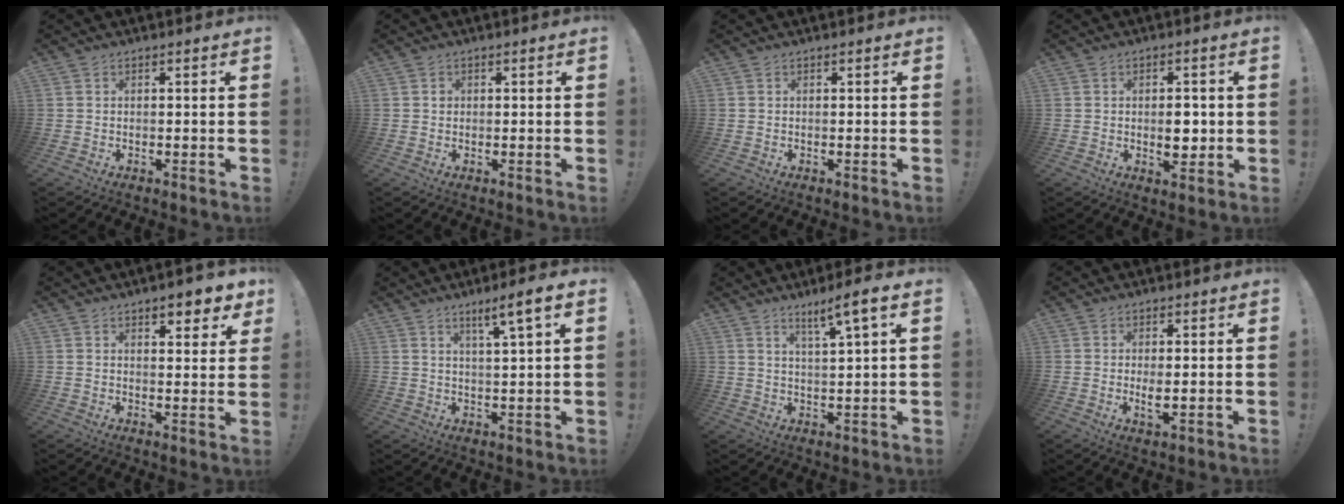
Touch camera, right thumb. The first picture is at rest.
{"total": 0.9, "force": [0.0, 0.9, 0.2], "torque": [0.005, 0.002, -0.002]}
{"total": 0.0}
{"total": 5.4, "force": [-0.2, 3.5, 4.1], "torque": [-0.042, 0.000, -0.006]}
{"total": 6.2, "force": [4.5, 2.2, 3.7], "torque": [-0.032, -0.028, 0.073]}
{"total": 6.5, "force": [3.7, -0.1, 5.4], "torque": [-0.069, -0.022, 0.051]}
{"total": 6.6, "force": [4.1, -0.2, 5.2], "torque": [-0.074, -0.022, 0.060]}
{"total": 3.3, "force": [0.3, 1.0, 3.2], "torque": [-0.047, -0.012, 0.003]}